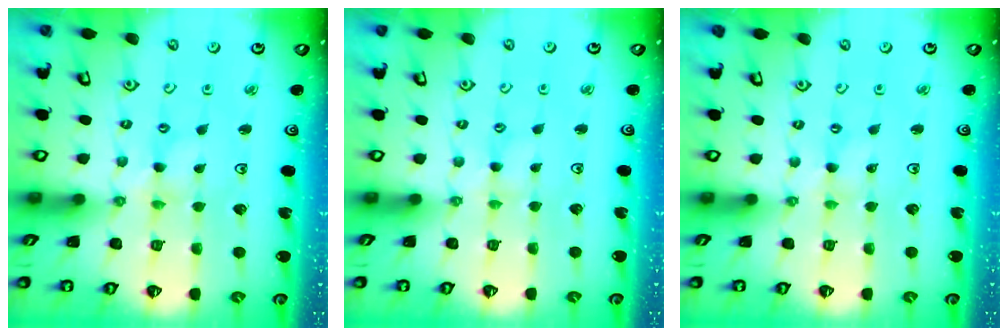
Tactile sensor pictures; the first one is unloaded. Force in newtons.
{"total": 2.0, "press": 2.0, "slide": 0.3}
{"total": 0.0}